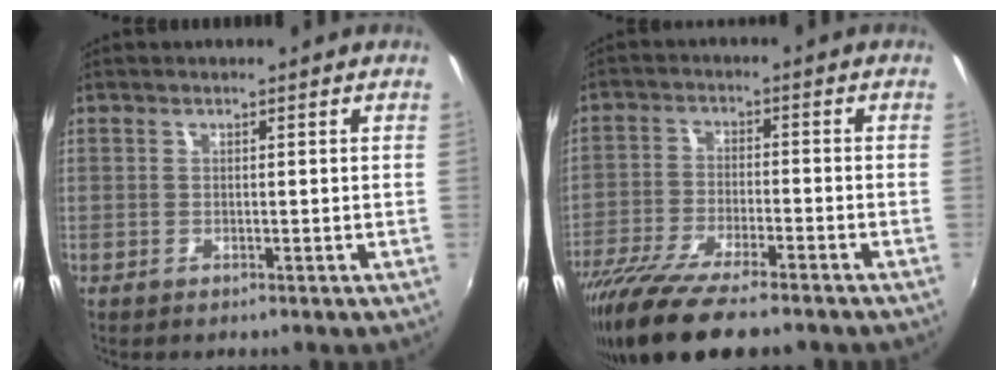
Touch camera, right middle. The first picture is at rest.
{"total": 16.1, "force": [-12.8, 3.1, 9.2], "torque": [-0.197, -0.052, -0.225]}